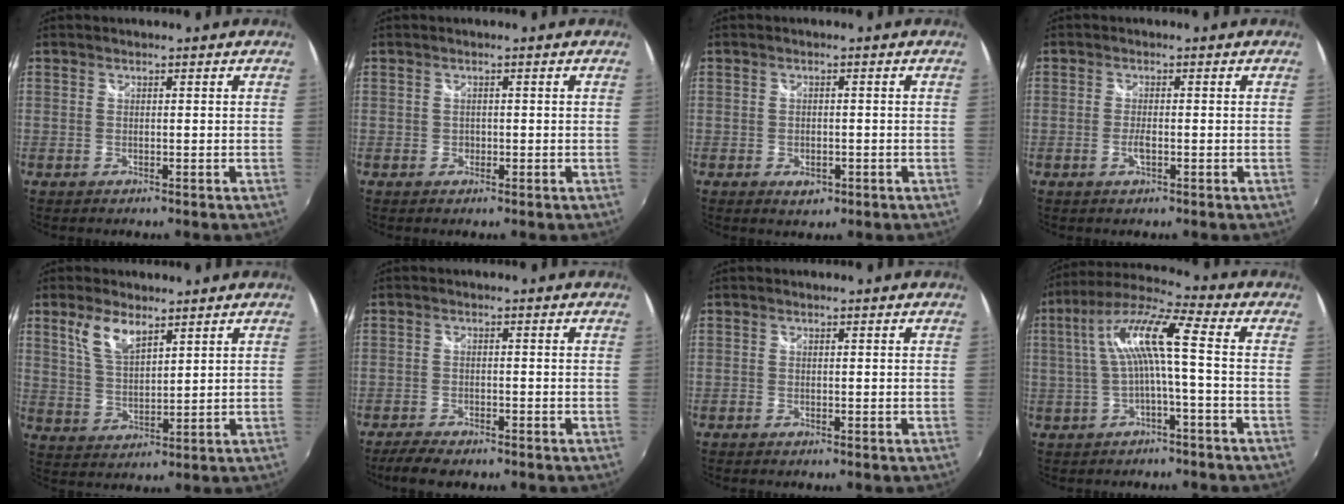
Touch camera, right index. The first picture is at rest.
{"total": 1.1, "force": [-0.3, 1.0, 0.2], "torque": [-0.002, -0.002, -0.003]}
{"total": 3.0, "force": [-1.3, 2.0, 1.8], "torque": [-0.032, -0.004, -0.017]}
{"total": 2.0, "force": [-0.7, 0.5, 1.8], "torque": [-0.038, -0.003, -0.012]}
{"total": 6.9, "force": [4.3, 2.8, 4.6], "torque": [-0.091, 0.005, 0.089]}
{"total": 5.2, "force": [-4.3, 1.3, 2.5], "torque": [-0.069, -0.016, -0.078]}
{"total": 0.5, "force": [-0.5, 0.2, 0.1], "torque": [-0.004, -0.002, -0.011]}
{"total": 10.2, "force": [-0.4, 0.8, 10.2], "torque": [-0.208, 0.021, -0.004]}